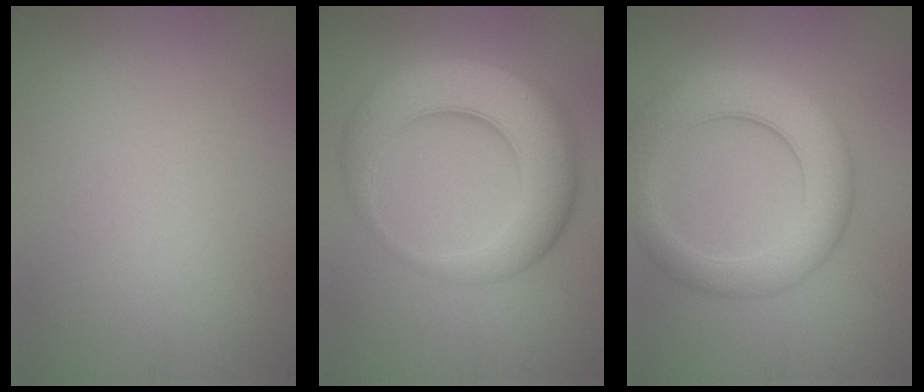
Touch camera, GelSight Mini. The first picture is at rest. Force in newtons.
{"total": 8.7, "press": 8.7, "slide": 0.1}
{"total": 7.1, "press": 7.1, "slide": 0.2}